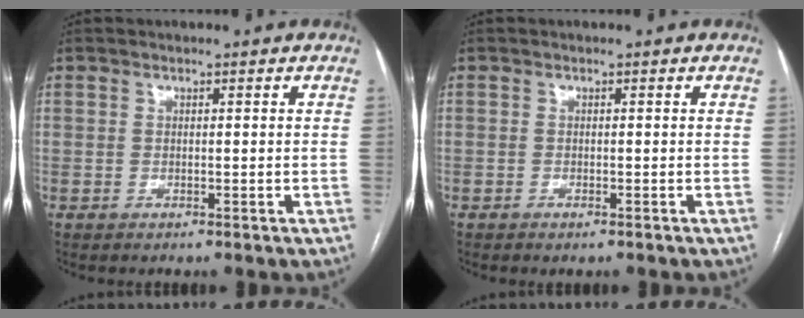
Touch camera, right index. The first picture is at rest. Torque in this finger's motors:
{"motor_torque": [0.45, -0.39, 0.03, 0.00]}